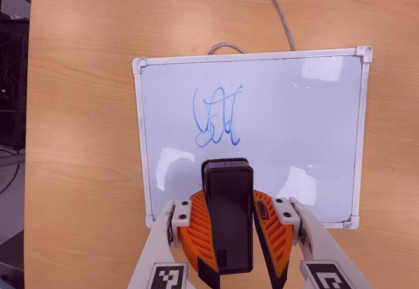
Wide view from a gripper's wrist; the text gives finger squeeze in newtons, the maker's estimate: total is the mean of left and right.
{"total": 11.8, "left": 11.1, "right": 12.4}